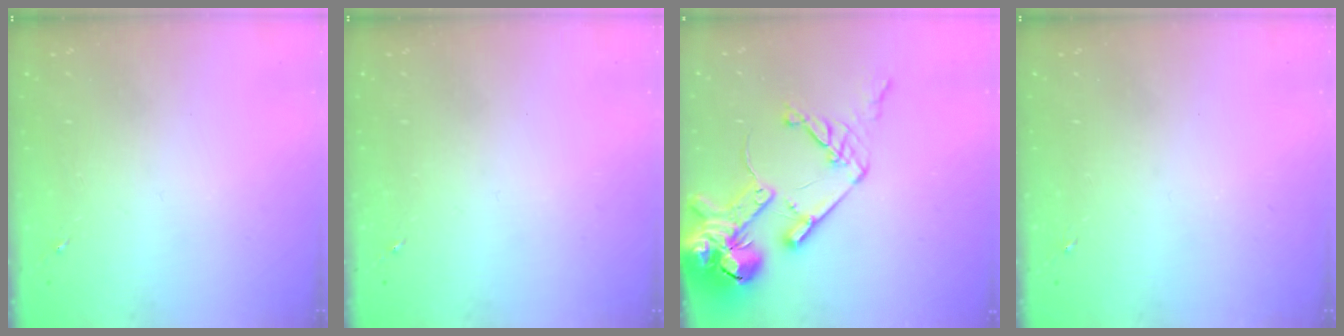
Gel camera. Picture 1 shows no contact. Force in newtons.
{"total": 0.0}
{"total": 23.3, "press": 23.1, "slide": 3.0}
{"total": 0.0}